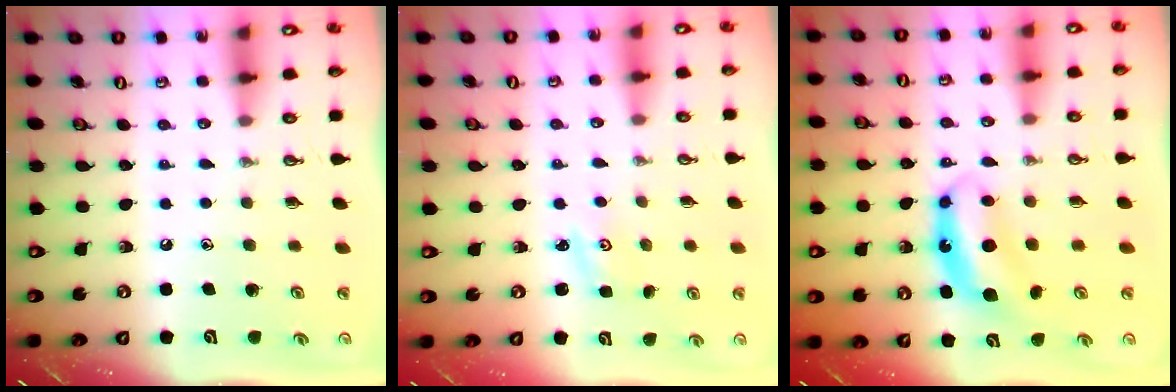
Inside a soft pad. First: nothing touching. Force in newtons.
{"total": 1.0, "press": 0.9, "slide": 0.2}
{"total": 7.8, "press": 7.8, "slide": 0.4}